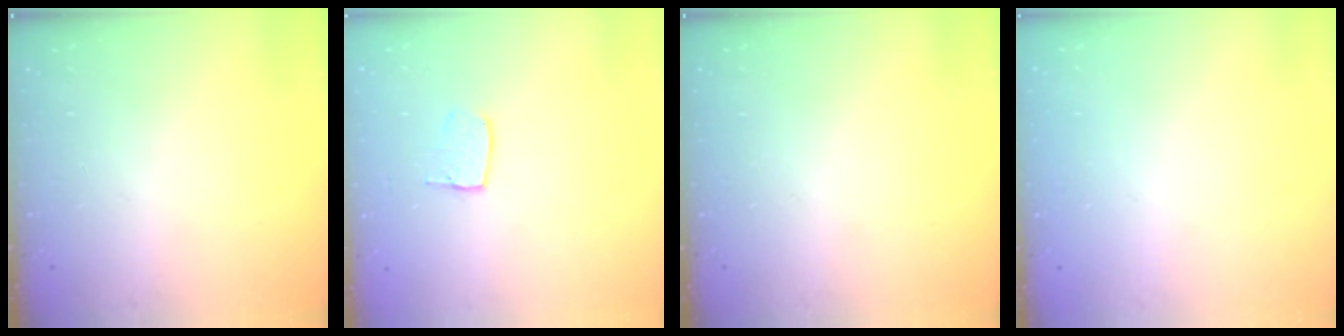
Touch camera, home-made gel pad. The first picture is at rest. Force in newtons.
{"total": 5.5, "press": 5.5, "slide": 0.4}
{"total": 0.0}
{"total": 0.0}